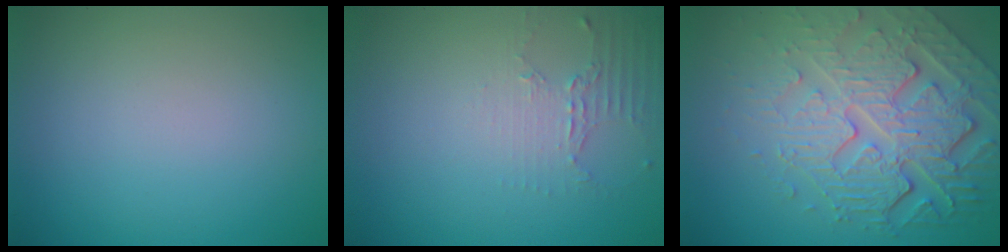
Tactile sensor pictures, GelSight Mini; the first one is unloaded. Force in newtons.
{"total": 2.0, "press": 1.5, "slide": 1.4}
{"total": 8.1, "press": 5.7, "slide": 5.8}